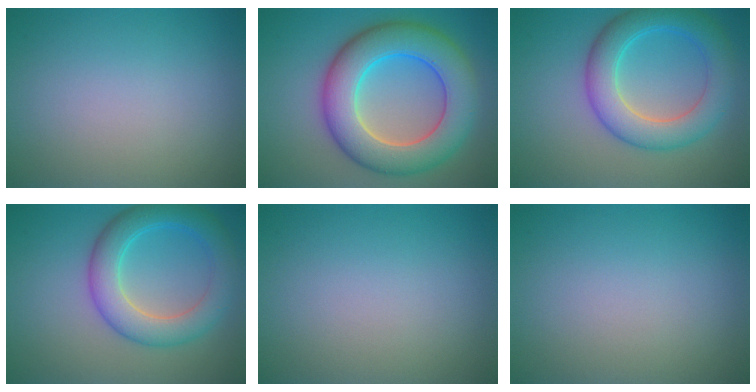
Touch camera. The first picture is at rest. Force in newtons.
{"total": 9.8, "press": 9.8, "slide": 0.3}
{"total": 6.3, "press": 6.3, "slide": 0.1}
{"total": 5.7, "press": 5.7, "slide": 0.2}
{"total": 0.0}
{"total": 0.0}